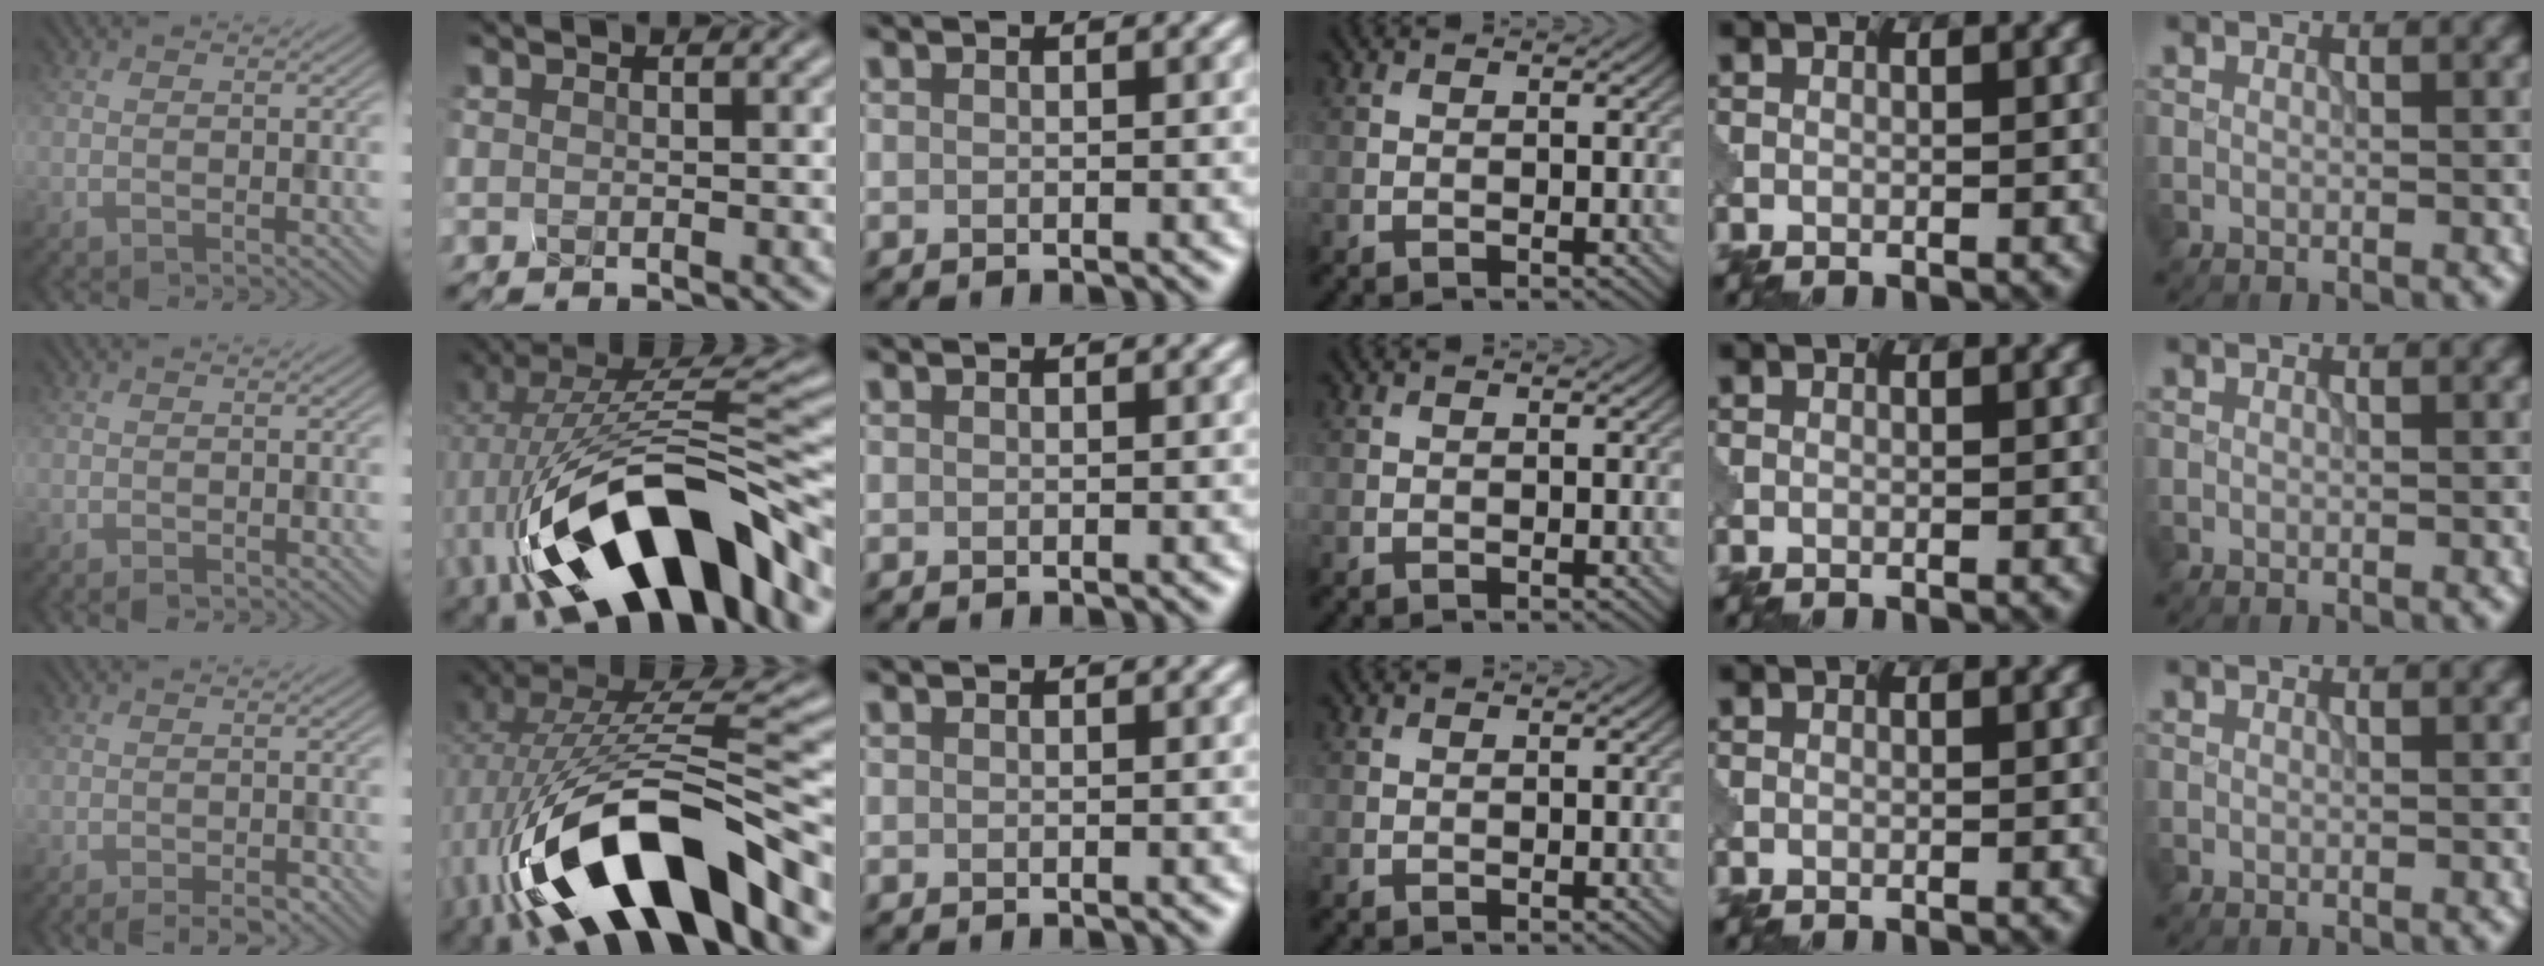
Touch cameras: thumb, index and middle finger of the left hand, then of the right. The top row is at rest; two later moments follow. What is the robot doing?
{"motion": "squeeze", "object": "hand grip exerciser"}